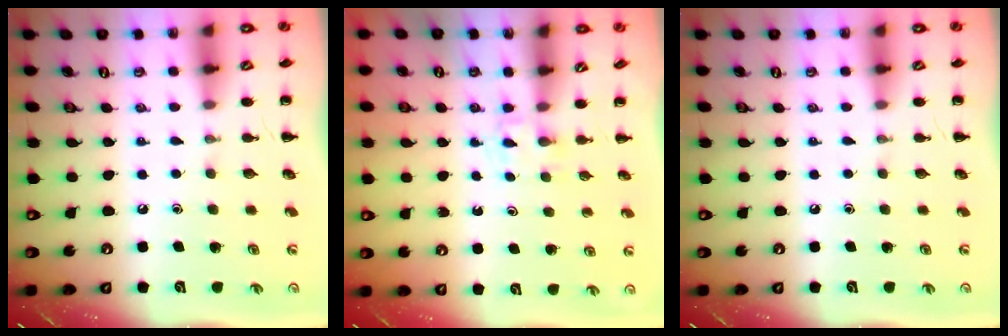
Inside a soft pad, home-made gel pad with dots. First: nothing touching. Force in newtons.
{"total": 2.3, "press": 2.1, "slide": 0.8}
{"total": 0.0}